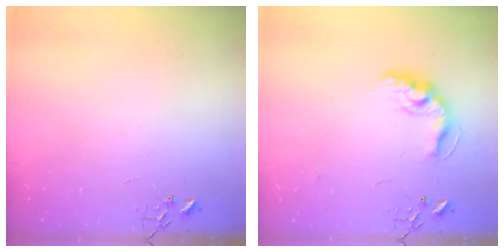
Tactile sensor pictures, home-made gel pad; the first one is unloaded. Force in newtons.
{"total": 13.8, "press": 13.8, "slide": 1.0}